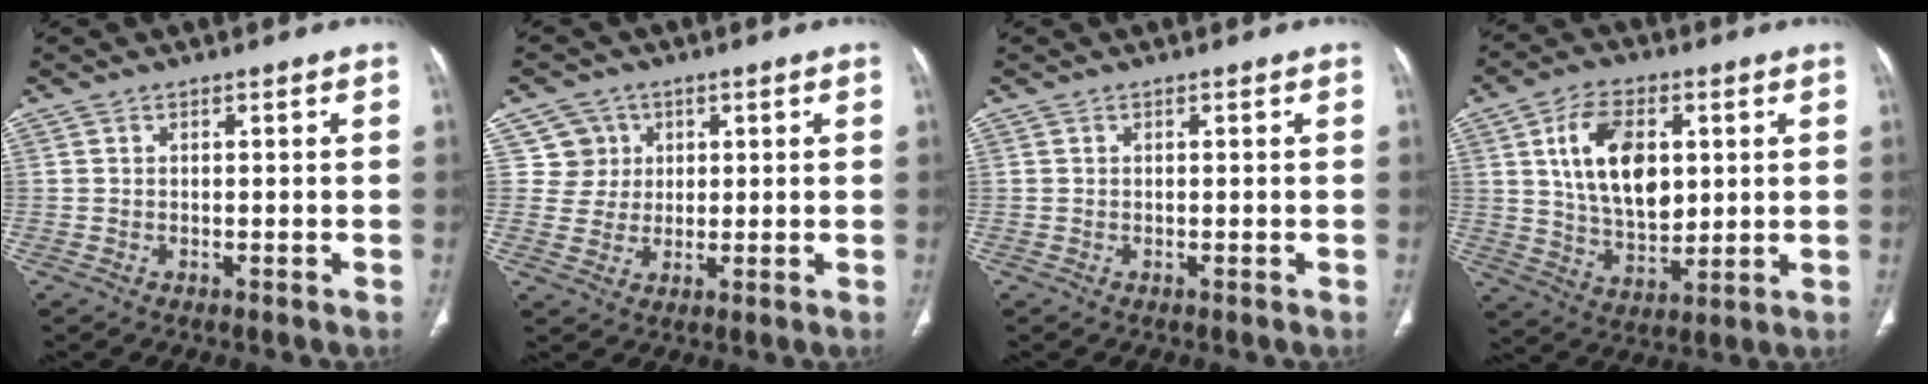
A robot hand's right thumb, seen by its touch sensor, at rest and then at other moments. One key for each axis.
{"total": 5.4, "fx": 1.8, "fy": 5.1, "fz": 0.0, "tx": 0.035, "ty": -0.004, "tz": 0.030}
{"total": 0.0}
{"total": 14.6, "fx": 3.5, "fy": 8.8, "fz": 11.1, "tx": -0.166, "ty": -0.014, "tz": 0.067}